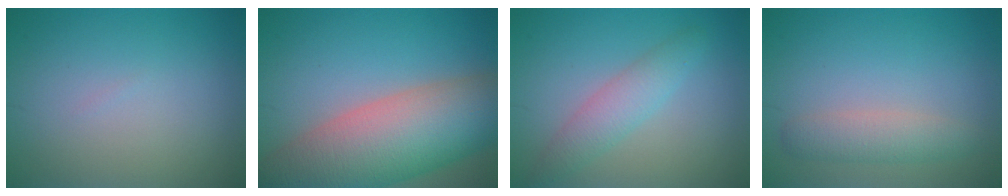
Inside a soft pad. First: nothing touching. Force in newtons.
{"total": 12.6, "press": 12.6, "slide": 0.7}
{"total": 2.9, "press": 2.9, "slide": 0.1}
{"total": 2.7, "press": 2.7, "slide": 0.1}